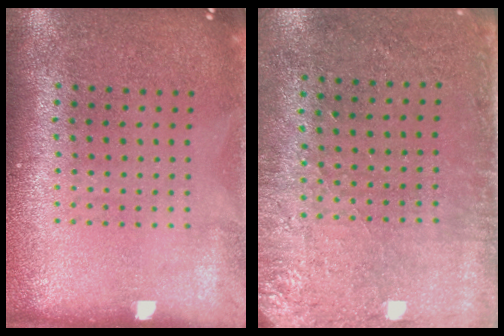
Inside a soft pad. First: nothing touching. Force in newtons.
{"total": 2.7, "press": 2.3, "slide": 1.5}